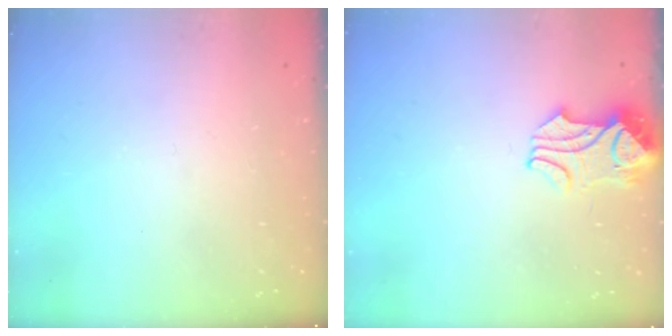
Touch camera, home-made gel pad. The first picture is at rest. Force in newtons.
{"total": 2.1, "press": 2.0, "slide": 0.5}